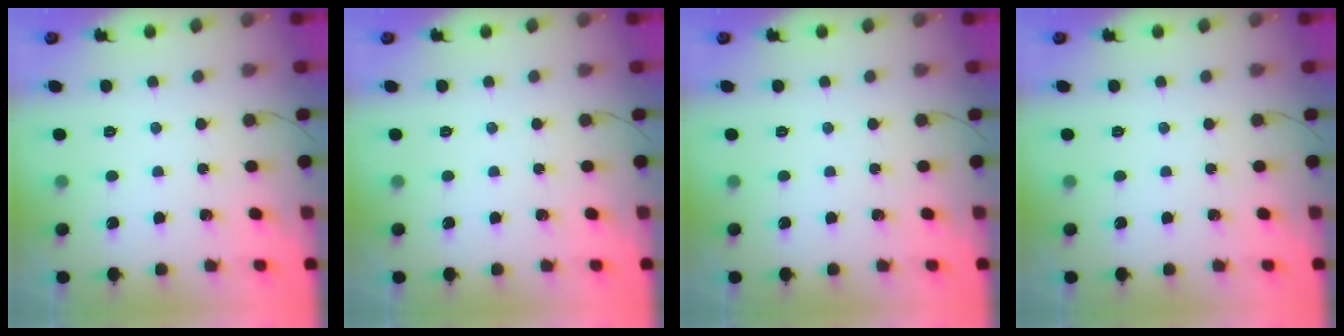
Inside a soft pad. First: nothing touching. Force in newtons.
{"total": 0.0}
{"total": 0.0}
{"total": 0.0}